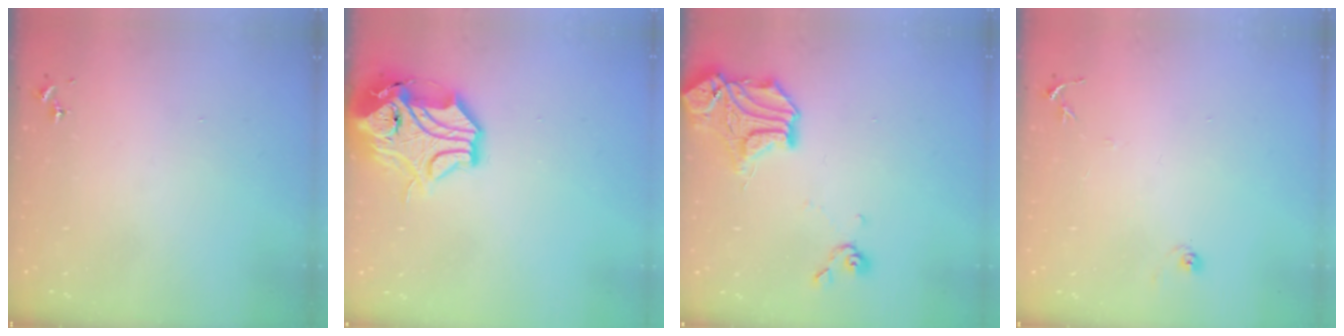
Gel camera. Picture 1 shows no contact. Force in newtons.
{"total": 14.6, "press": 14.5, "slide": 1.7}
{"total": 15.6, "press": 15.4, "slide": 2.2}
{"total": 6.0, "press": 5.9, "slide": 0.6}